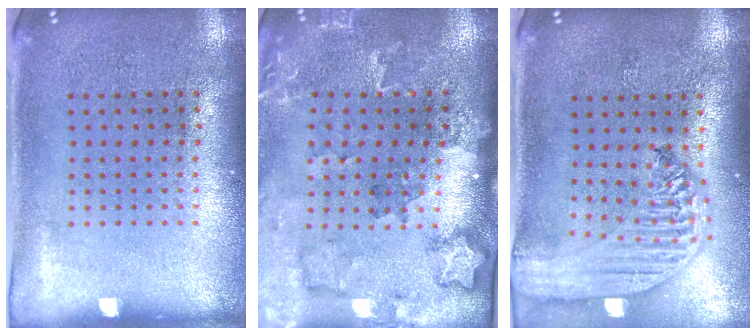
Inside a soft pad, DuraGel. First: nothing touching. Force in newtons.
{"total": 1.8, "press": 1.7, "slide": 0.4}
{"total": 2.9, "press": 2.4, "slide": 1.7}